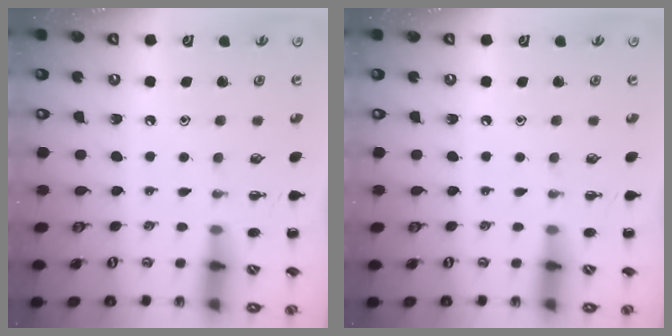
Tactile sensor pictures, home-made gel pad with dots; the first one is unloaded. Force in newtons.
{"total": 0.0}